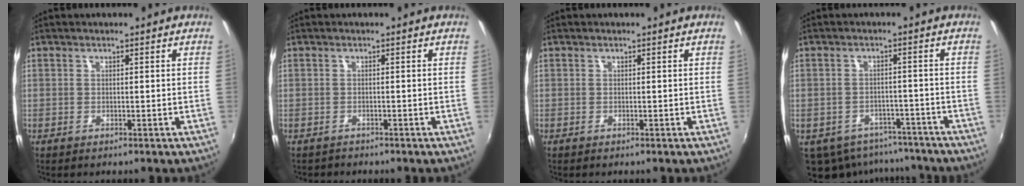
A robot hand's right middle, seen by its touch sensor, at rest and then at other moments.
{"total": 1.2, "force": [-1.1, 0.4, 0.0], "torque": [-0.006, -0.001, -0.017]}
{"total": 0.0}
{"total": 12.2, "force": [-8.9, 7.1, 4.2], "torque": [-0.104, -0.006, -0.108]}